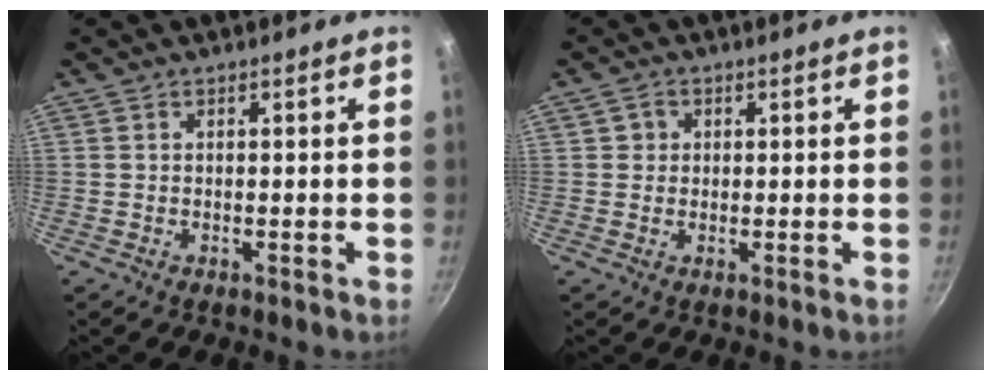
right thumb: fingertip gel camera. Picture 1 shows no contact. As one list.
[{"total": 2.1, "force": [0.4, 1.9, 0.5], "torque": [0.000, 0.003, 0.003]}]